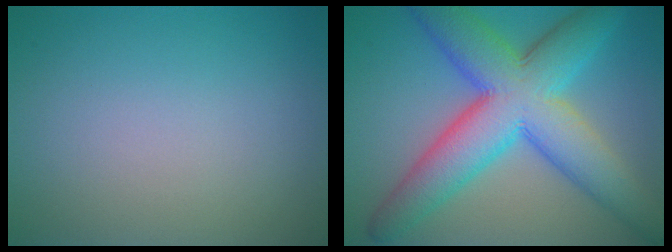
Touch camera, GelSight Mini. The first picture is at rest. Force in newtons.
{"total": 11.2, "press": 11.2, "slide": 0.2}